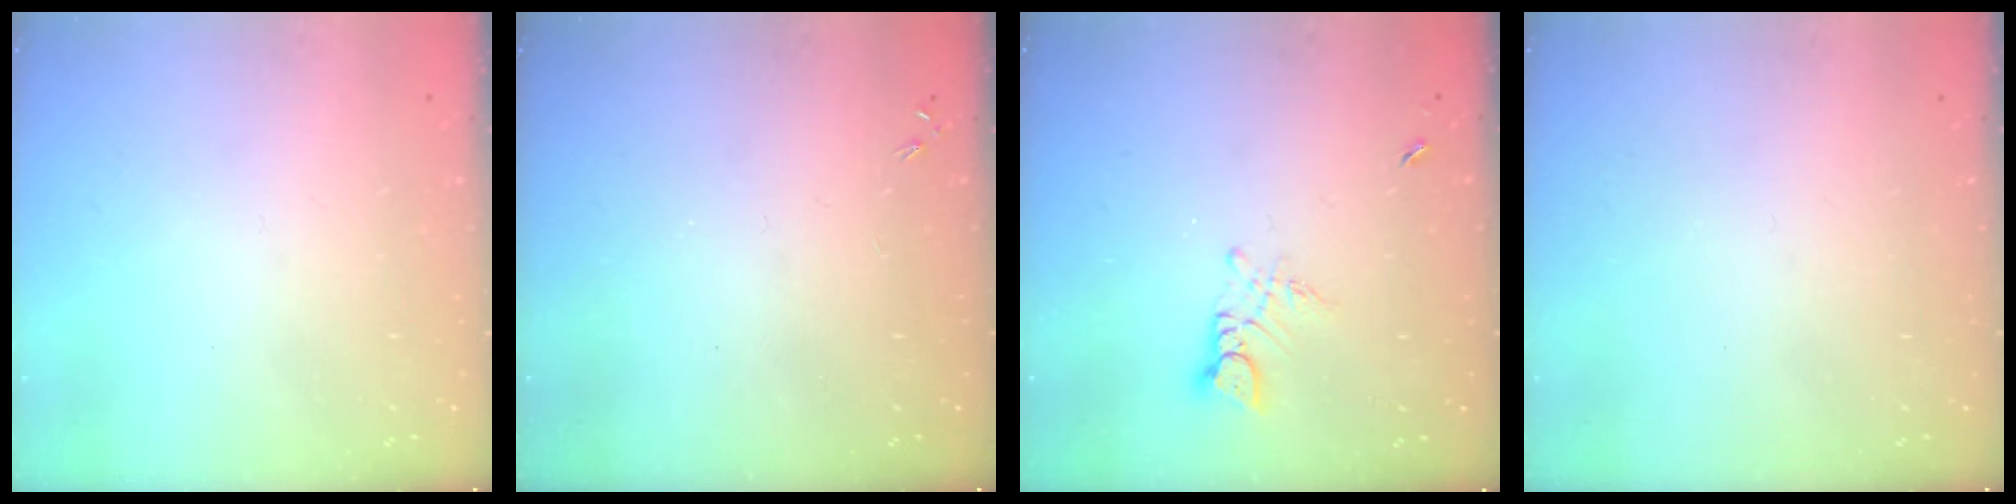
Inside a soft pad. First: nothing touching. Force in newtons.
{"total": 0.0}
{"total": 3.0, "press": 3.0, "slide": 0.2}
{"total": 0.0}